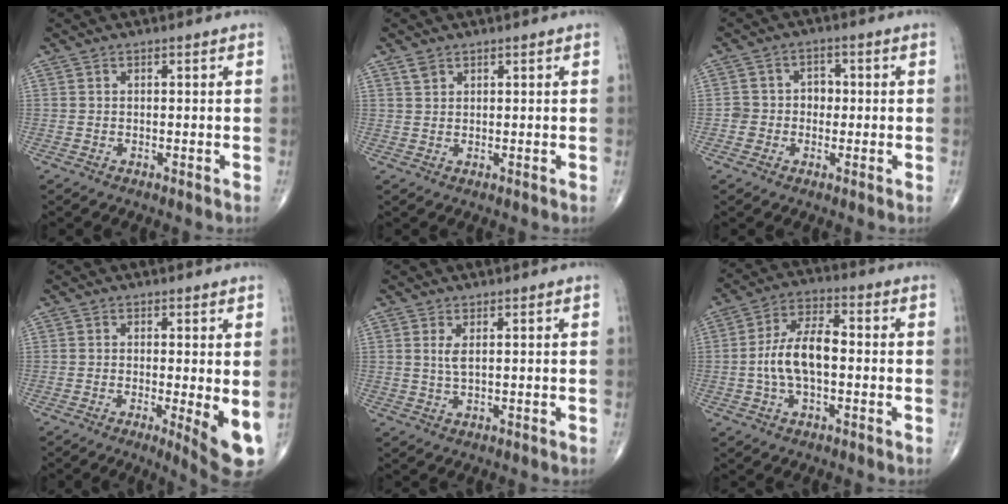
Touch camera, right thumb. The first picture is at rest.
{"total": 1.6, "force": [1.1, 1.0, 0.6], "torque": [-0.005, 0.001, 0.022]}
{"total": 4.6, "force": [-0.6, 4.3, 1.5], "torque": [0.005, 0.019, -0.016]}
{"total": 7.8, "force": [-1.5, 1.6, 7.5], "torque": [-0.103, -0.019, -0.020]}
{"total": 2.1, "force": [0.7, 0.6, 1.9], "torque": [-0.046, -0.008, 0.020]}
{"total": 10.5, "force": [-0.9, 5.1, 9.1], "torque": [-0.174, 0.028, -0.023]}